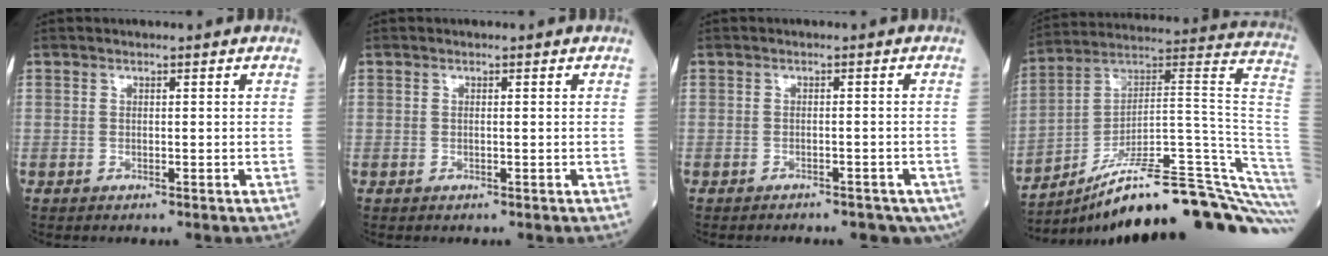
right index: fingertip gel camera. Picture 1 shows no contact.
{"total": 0.0}
{"total": 7.9, "force": [-6.0, 3.5, 3.7], "torque": [-0.044, -0.002, -0.068]}
{"total": 29.8, "force": [-22.5, 0.9, 19.5], "torque": [-0.149, 0.034, -0.332]}